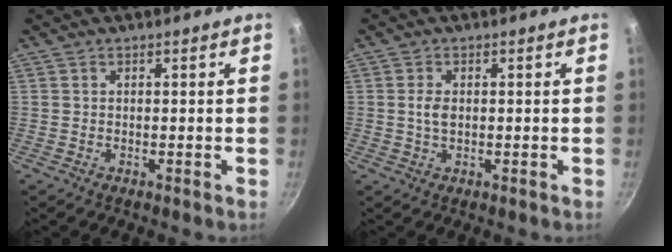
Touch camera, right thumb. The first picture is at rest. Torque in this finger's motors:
{"motor_torque": [0.24, 0.02, 0.06, -0.31, 0.01]}